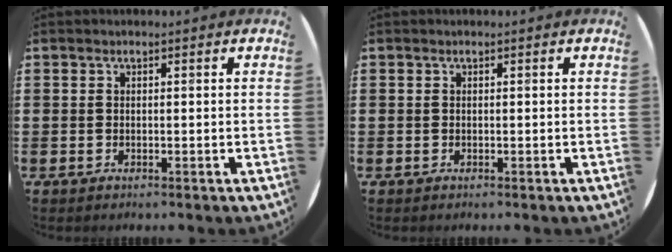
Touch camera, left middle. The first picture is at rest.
{"total": 0.0}